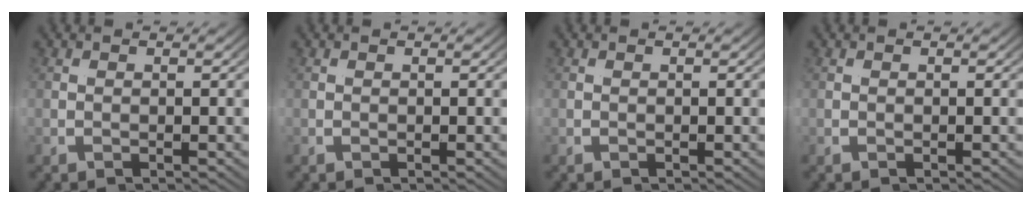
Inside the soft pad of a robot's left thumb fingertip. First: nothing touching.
{"total": 0.0}
{"total": 0.0}
{"total": 0.0}